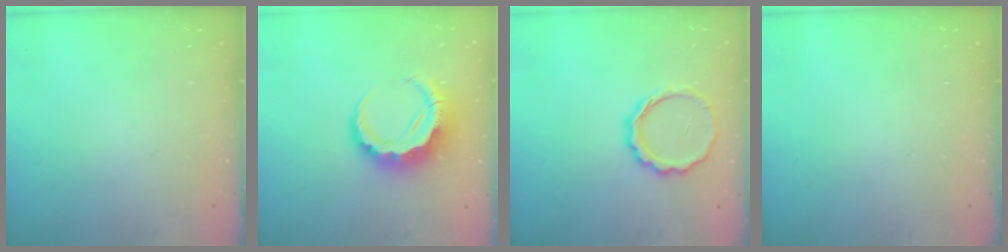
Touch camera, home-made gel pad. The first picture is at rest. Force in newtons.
{"total": 9.5, "press": 9.3, "slide": 1.7}
{"total": 9.4, "press": 9.1, "slide": 2.1}
{"total": 0.0}